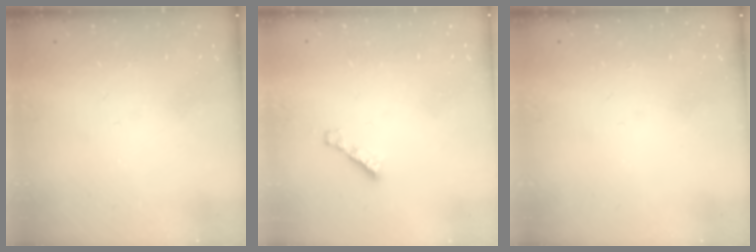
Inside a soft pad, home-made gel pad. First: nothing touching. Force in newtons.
{"total": 2.7, "press": 2.7, "slide": 0.3}
{"total": 0.0}